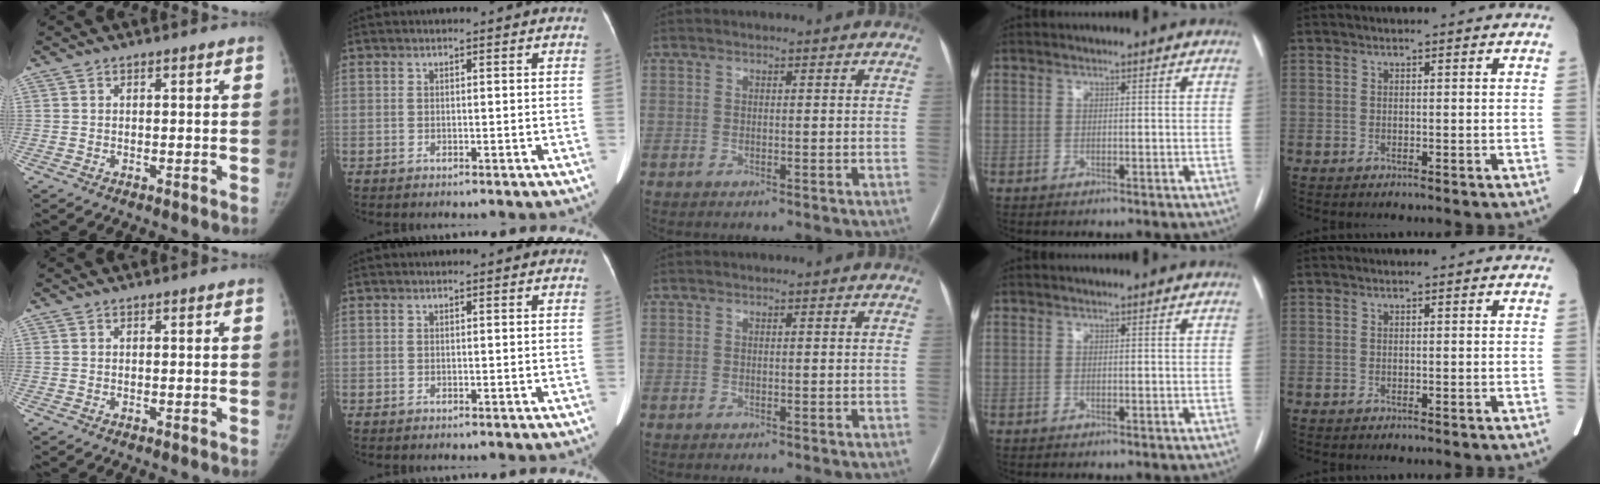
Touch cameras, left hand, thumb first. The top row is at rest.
{}